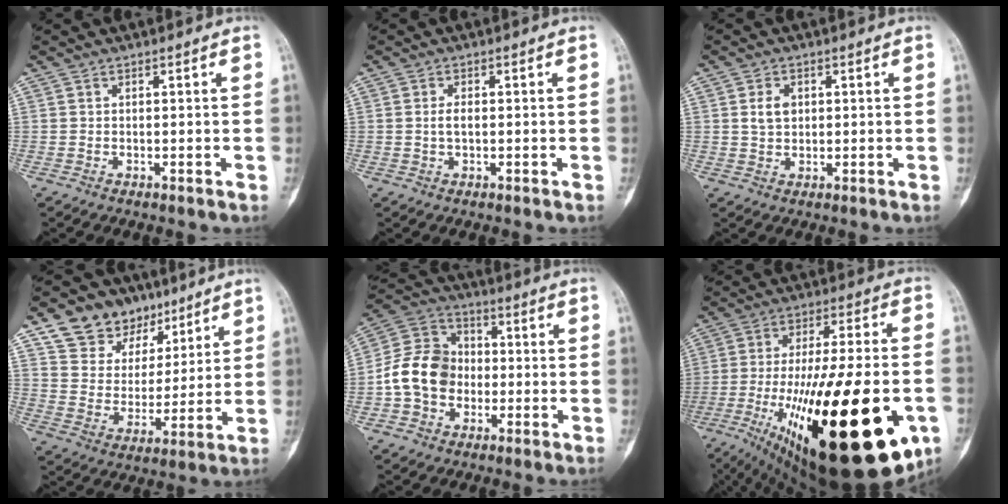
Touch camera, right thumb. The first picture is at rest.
{"total": 1.7, "force": [0.0, 0.9, 1.5], "torque": [-0.031, 0.000, 0.000]}
{"total": 3.7, "force": [0.8, 2.7, 2.4], "torque": [-0.033, -0.001, 0.016]}
{"total": 14.3, "force": [9.5, 9.8, 4.1], "torque": [-0.027, -0.040, 0.172]}
{"total": 12.5, "force": [-2.0, 10.2, 7.0], "torque": [-0.115, 0.038, -0.047]}
{"total": 39.6, "force": [-11.6, 13.5, 35.4], "torque": [-0.519, 0.007, -0.162]}